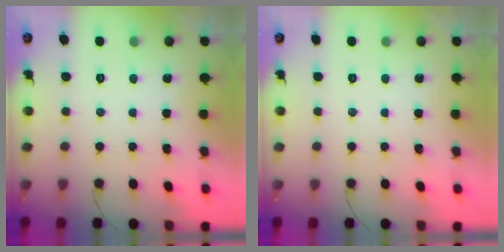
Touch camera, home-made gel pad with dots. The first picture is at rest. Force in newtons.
{"total": 0.0}